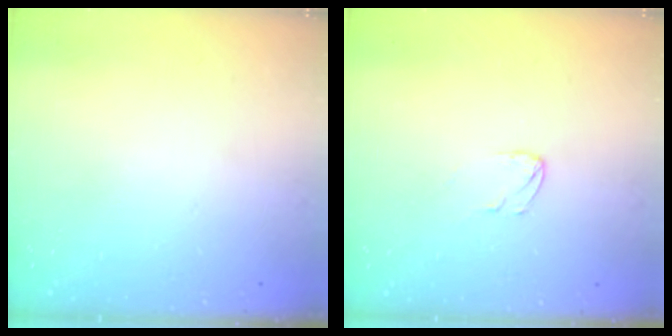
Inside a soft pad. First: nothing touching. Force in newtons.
{"total": 2.5, "press": 2.5, "slide": 0.2}